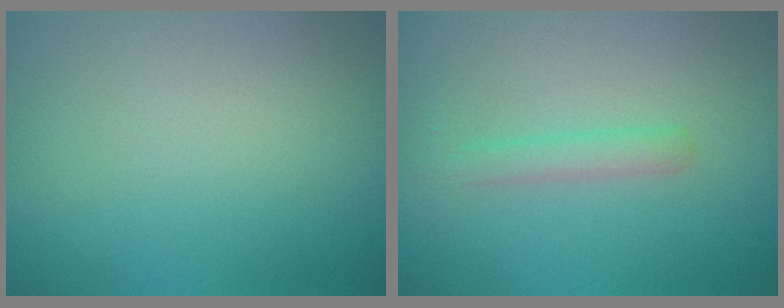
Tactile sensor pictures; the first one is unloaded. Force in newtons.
{"total": 1.7, "press": 1.7, "slide": 0.1}